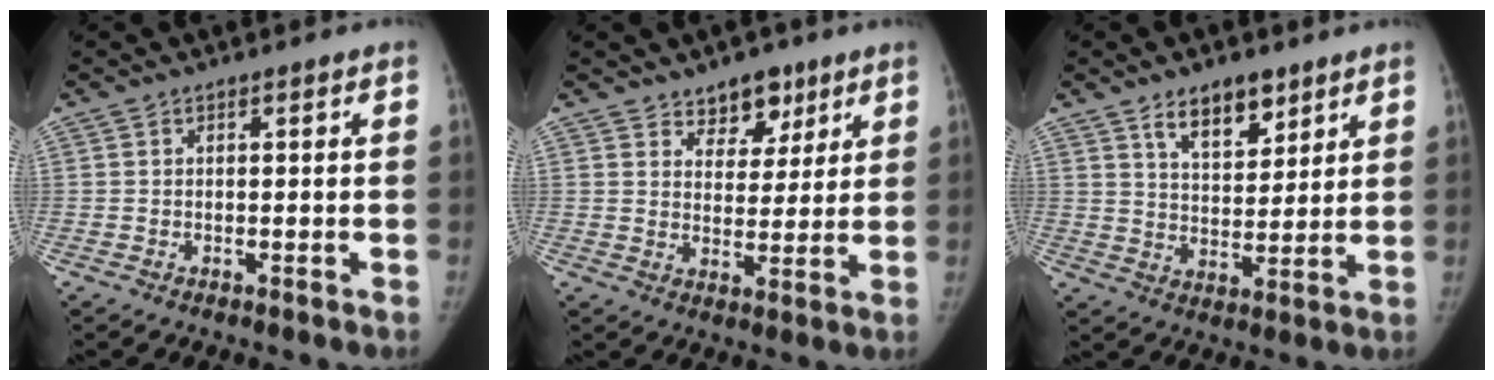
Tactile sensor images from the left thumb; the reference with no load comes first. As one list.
[{"total": 6.9, "force": [4.8, 4.4, 2.3], "torque": [0.003, -0.029, 0.077]}, {"total": 9.1, "force": [5.9, 4.4, 5.2], "torque": [-0.055, -0.041, 0.104]}]